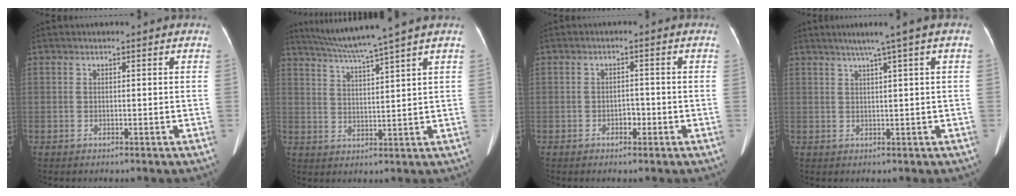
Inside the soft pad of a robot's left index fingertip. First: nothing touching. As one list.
[{"total": 8.9, "force": [7.4, -2.2, 4.3], "torque": [-0.076, 0.005, 0.128]}, {"total": 1.9, "force": [-1.1, 1.1, 1.1], "torque": [-0.015, 0.001, -0.018]}, {"total": 4.9, "force": [2.7, -1.0, 4.0], "torque": [-0.065, 0.014, 0.045]}]